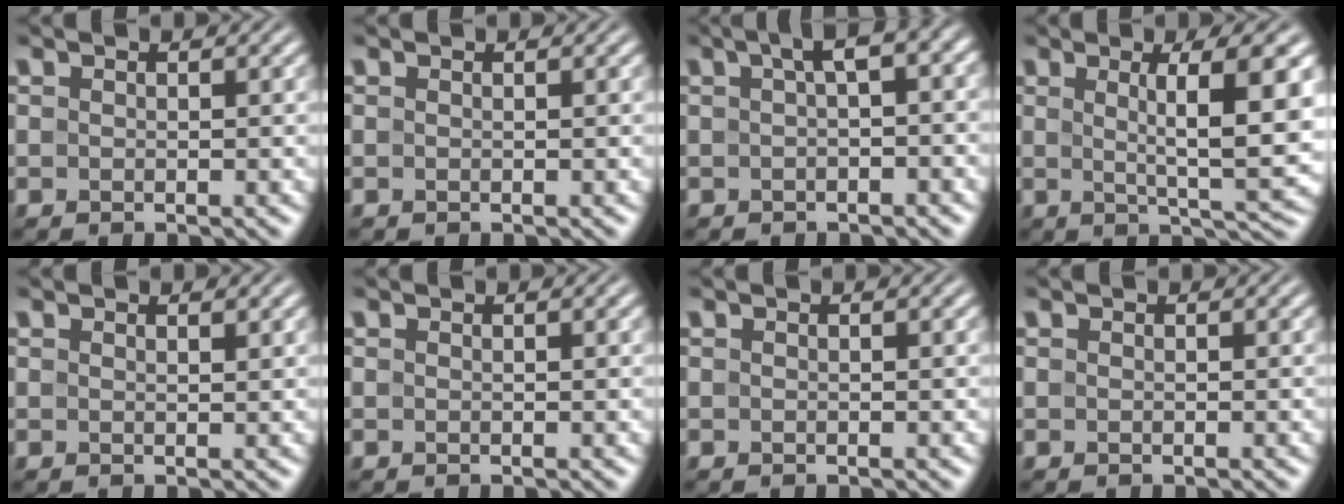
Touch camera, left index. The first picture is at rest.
{"total": 0.0}
{"total": 3.7, "force": [0.6, 1.1, 3.5], "torque": [-0.044, 0.017, 0.004]}
{"total": 8.3, "force": [1.6, 1.8, 8.0], "torque": [-0.106, 0.000, 0.026]}
{"total": 0.9, "force": [0.7, 0.1, 0.5], "torque": [-0.008, 0.000, 0.012]}
{"total": 0.5, "force": [0.3, 0.1, 0.5], "torque": [-0.006, 0.002, 0.004]}
{"total": 0.5, "force": [0.0, 0.0, 0.5], "torque": [-0.009, 0.003, -0.001]}
{"total": 0.0}